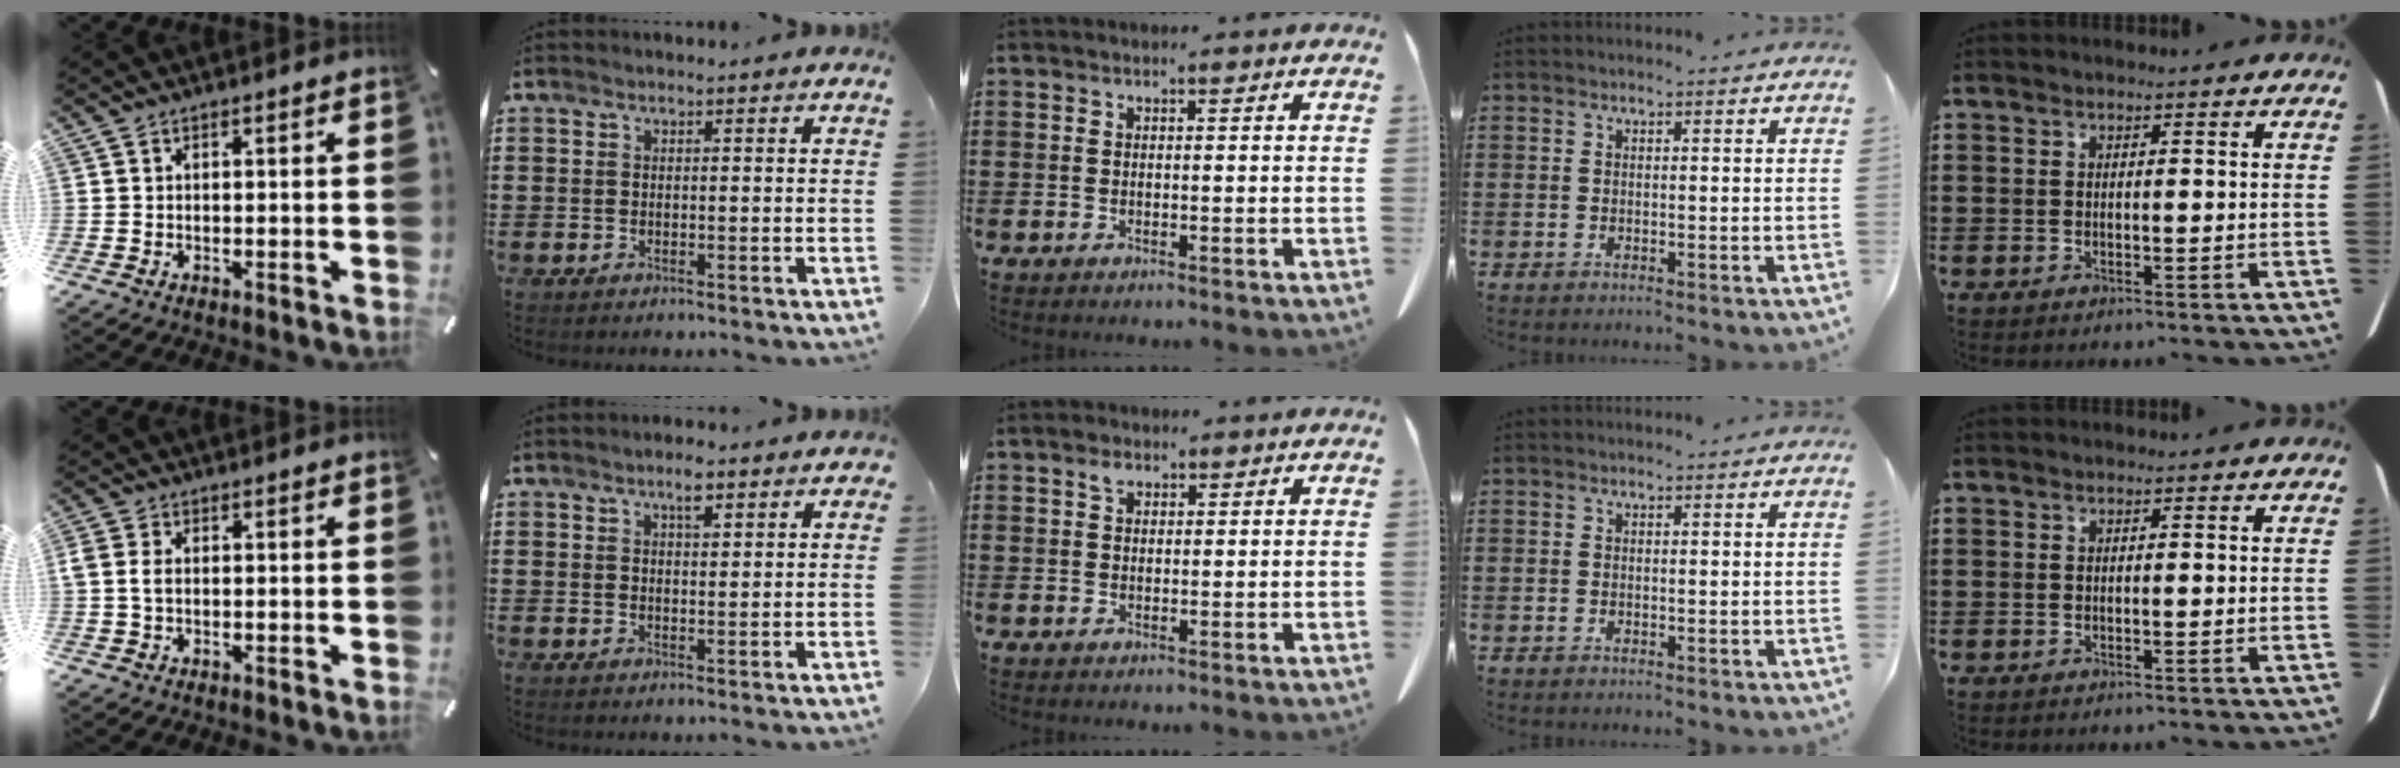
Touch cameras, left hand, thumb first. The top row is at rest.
{"thumb": {"total": 2.9, "force": [-0.1, 1.9, 2.2], "torque": [-0.048, 0.003, -0.004]}, "index": {"total": 3.5, "force": [2.5, 1.1, 2.3], "torque": [-0.031, 0.003, 0.039]}, "middle": {"total": 1.6, "force": [0.8, 1.0, 0.9], "torque": [-0.014, -0.001, 0.014]}}